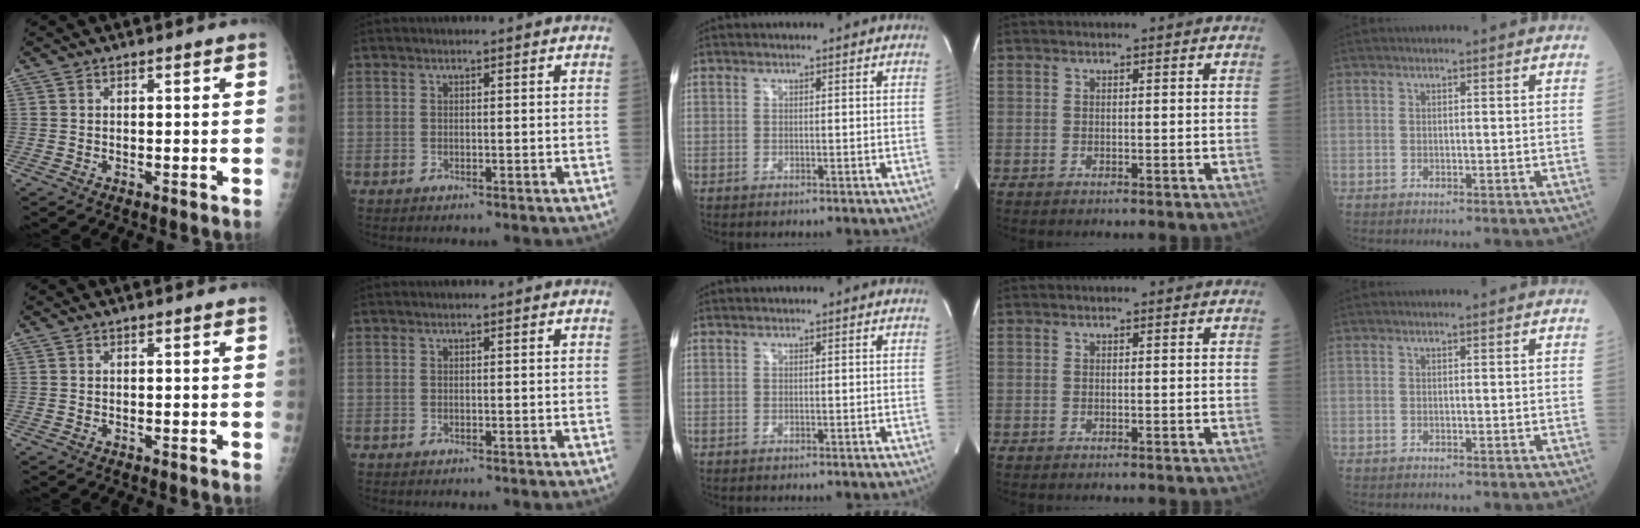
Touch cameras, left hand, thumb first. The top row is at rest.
{}